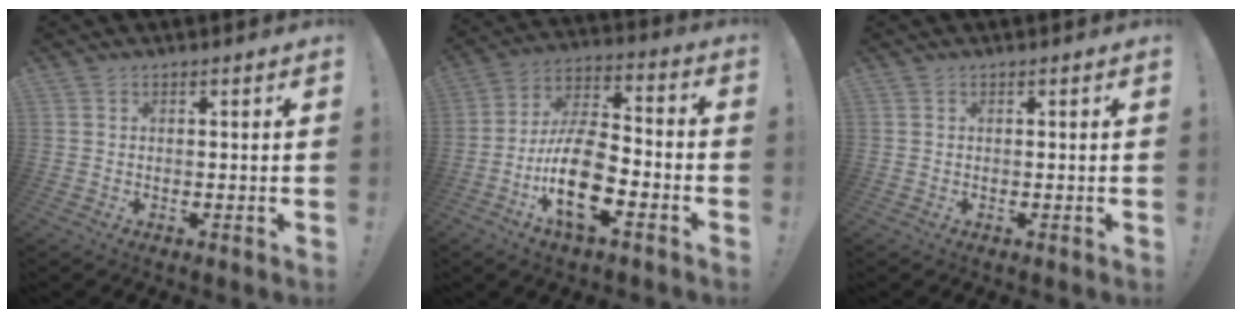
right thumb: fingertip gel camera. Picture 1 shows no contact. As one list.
[{"total": 18.1, "force": [-7.4, 8.7, 14.1], "torque": [-0.268, 0.038, -0.121]}, {"total": 0.0}]